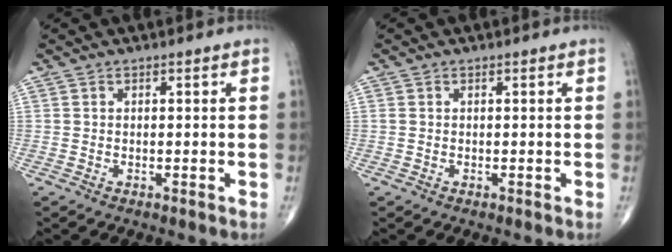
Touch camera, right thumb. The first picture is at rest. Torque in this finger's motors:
{"motor_torque": [-0.16, -0.18, 0.18, 0.24, 0.02]}